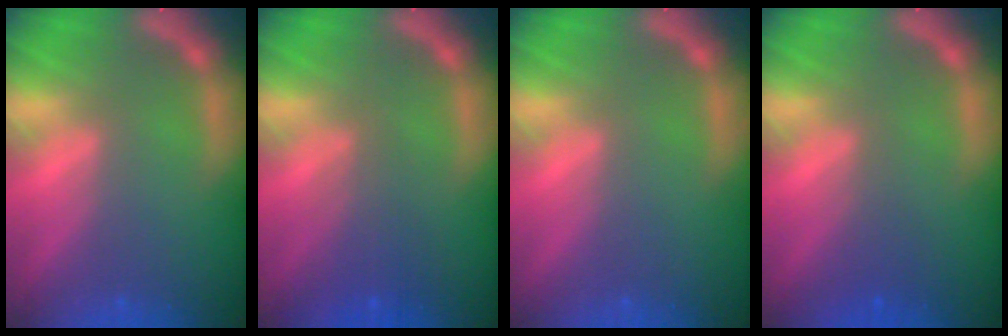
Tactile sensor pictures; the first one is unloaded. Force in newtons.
{"total": 3.0}
{"total": 0.0}
{"total": 1.5}